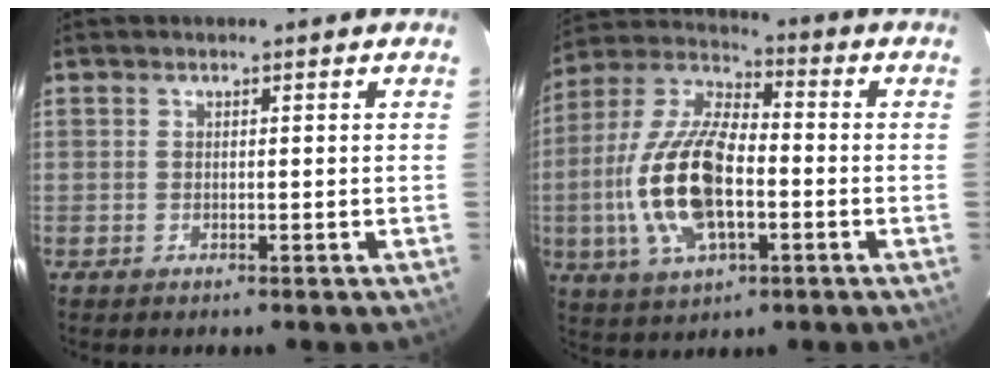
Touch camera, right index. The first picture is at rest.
{"total": 17.8, "force": [-3.5, 8.1, 15.5], "torque": [-0.330, 0.000, -0.067]}